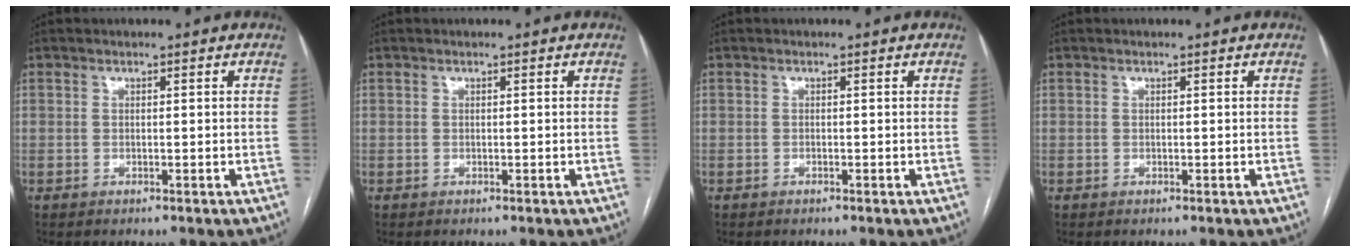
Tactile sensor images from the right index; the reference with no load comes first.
{"total": 0.0}
{"total": 0.0}
{"total": 0.0}